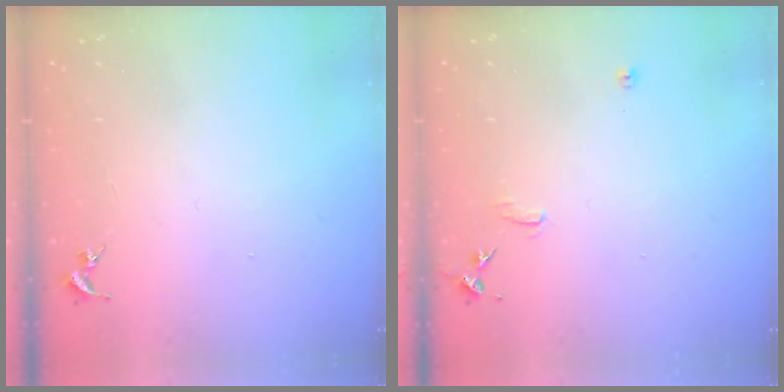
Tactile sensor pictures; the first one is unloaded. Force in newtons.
{"total": 7.5, "press": 7.5, "slide": 0.6}